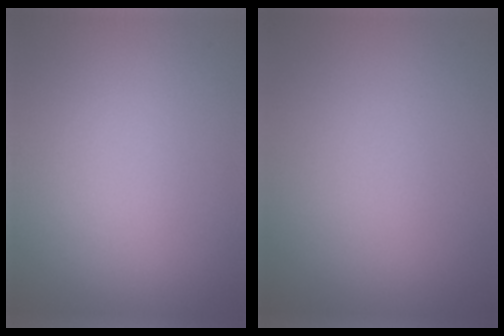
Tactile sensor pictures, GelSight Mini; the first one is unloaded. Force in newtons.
{"total": 0.0}